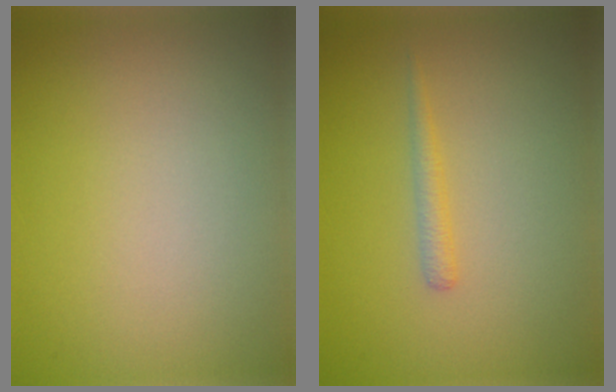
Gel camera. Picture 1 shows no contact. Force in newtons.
{"total": 1.1, "press": 1.1, "slide": 0.1}